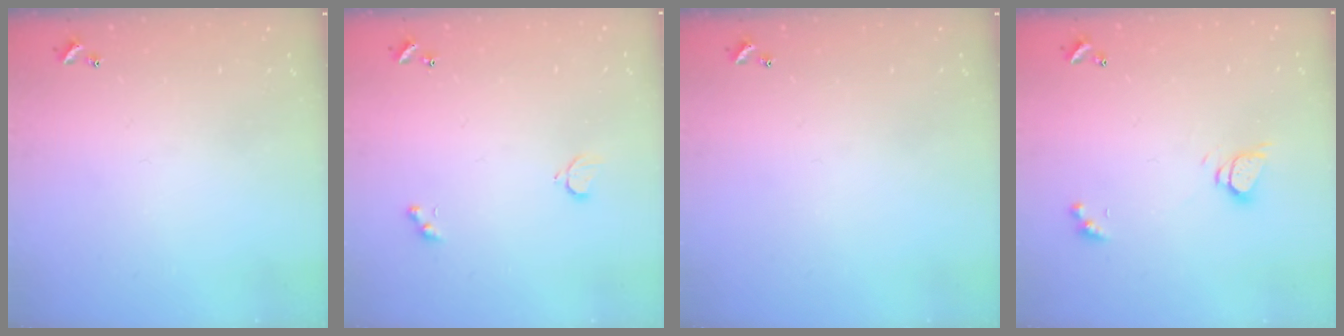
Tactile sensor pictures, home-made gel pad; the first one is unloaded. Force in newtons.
{"total": 0.9, "press": 0.8, "slide": 0.4}
{"total": 0.0}
{"total": 3.5, "press": 3.4, "slide": 0.4}